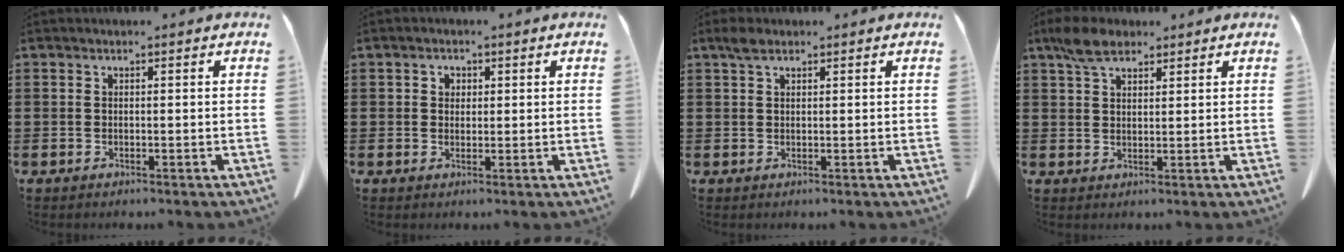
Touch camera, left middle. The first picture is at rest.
{"total": 1.4, "force": [0.4, 1.2, 0.5], "torque": [-0.014, 0.008, 0.007]}
{"total": 1.9, "force": [1.2, 0.9, 1.1], "torque": [-0.027, 0.006, 0.022]}
{"total": 5.0, "force": [3.6, 2.2, 2.7], "torque": [-0.063, 0.006, 0.067]}